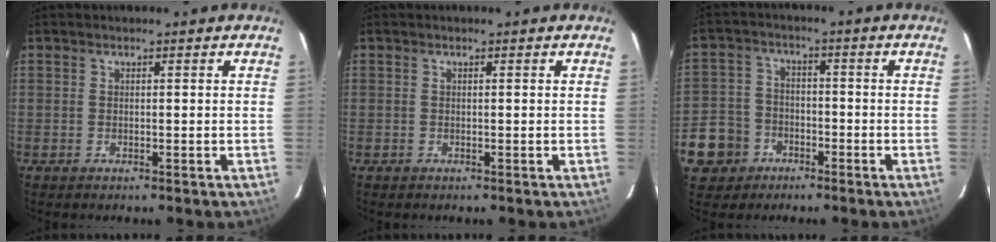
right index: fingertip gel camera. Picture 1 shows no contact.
{"total": 0.0}
{"total": 9.5, "force": [-4.4, 8.1, 2.4], "torque": [-0.085, 0.022, -0.072]}